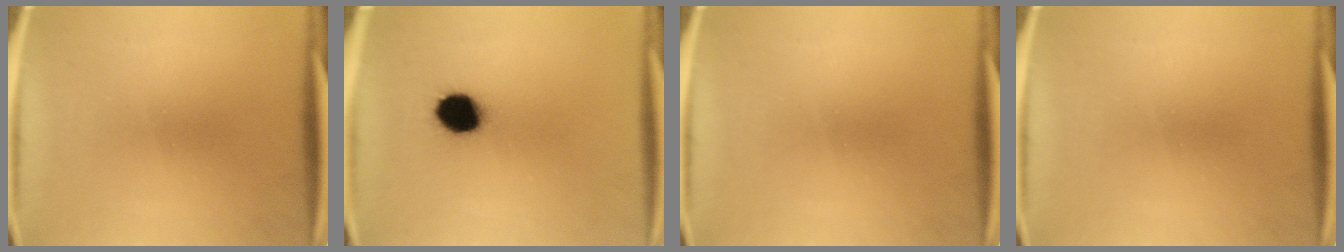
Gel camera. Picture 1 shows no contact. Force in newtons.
{"total": 9.3}
{"total": 0.0}
{"total": 0.0}